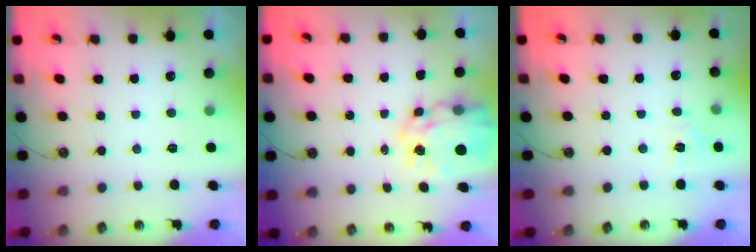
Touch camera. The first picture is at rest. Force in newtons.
{"total": 11.9, "press": 11.8, "slide": 1.2}
{"total": 4.2, "press": 4.1, "slide": 0.5}